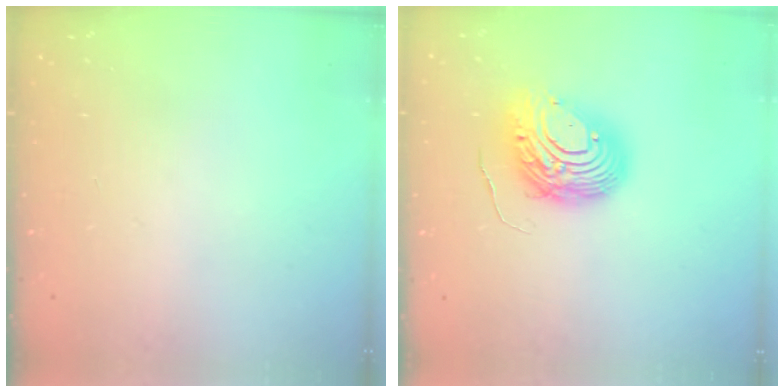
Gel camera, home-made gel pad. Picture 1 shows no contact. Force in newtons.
{"total": 10.5, "press": 10.5, "slide": 0.9}